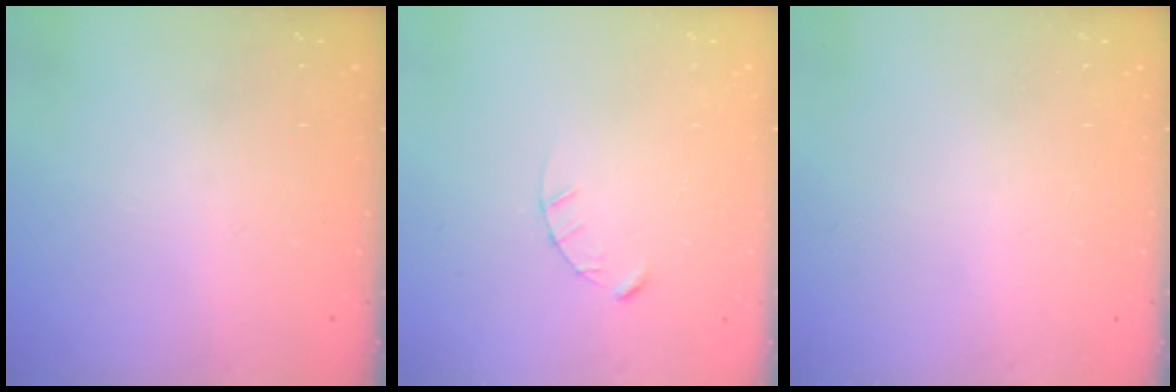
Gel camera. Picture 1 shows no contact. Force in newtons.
{"total": 2.4, "press": 2.4, "slide": 0.3}
{"total": 0.0}